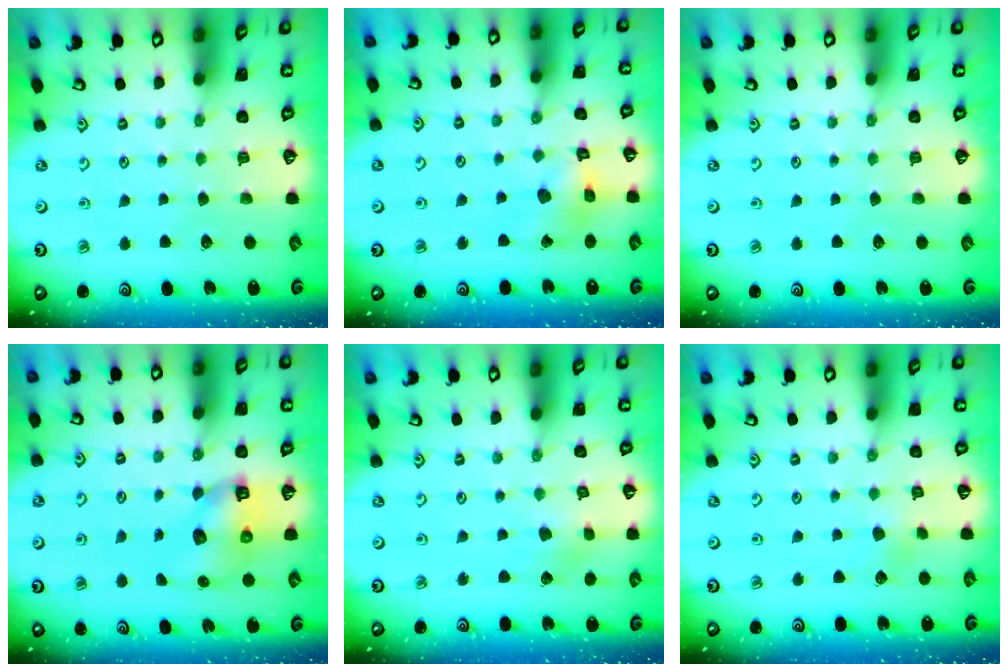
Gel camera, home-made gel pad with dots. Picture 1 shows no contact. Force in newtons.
{"total": 8.3, "press": 8.3, "slide": 0.9}
{"total": 0.0}
{"total": 6.8, "press": 6.8, "slide": 0.6}
{"total": 2.7, "press": 2.7, "slide": 0.4}
{"total": 3.0, "press": 2.9, "slide": 0.7}